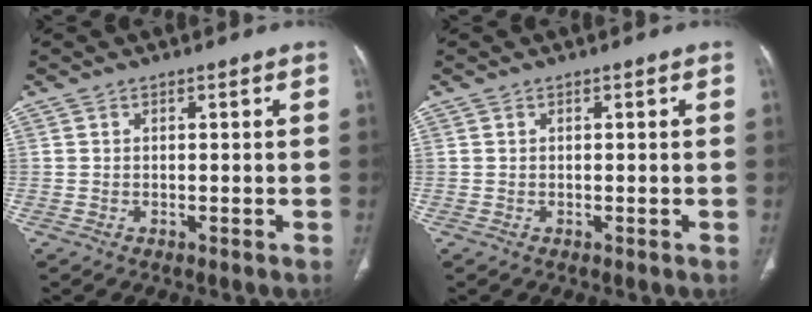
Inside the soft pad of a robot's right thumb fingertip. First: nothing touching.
{"total": 0.0}